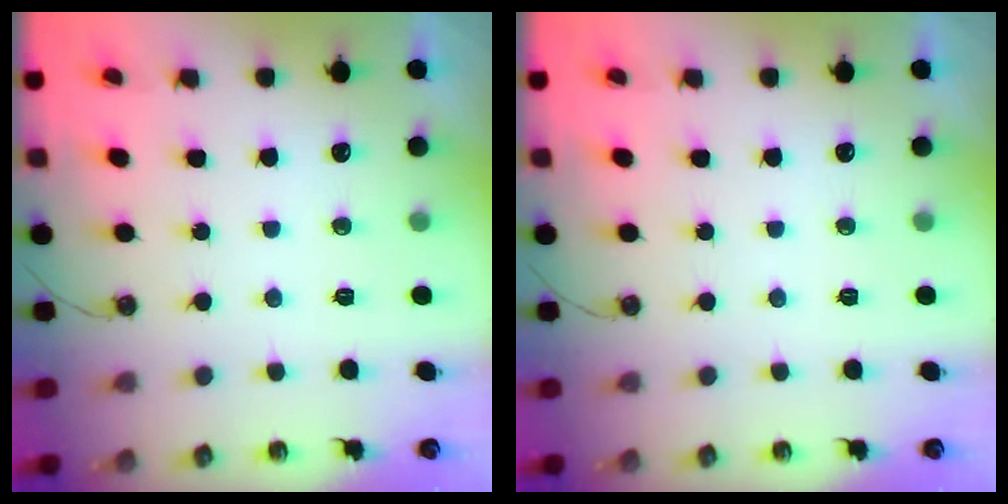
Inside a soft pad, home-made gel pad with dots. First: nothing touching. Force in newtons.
{"total": 0.0}